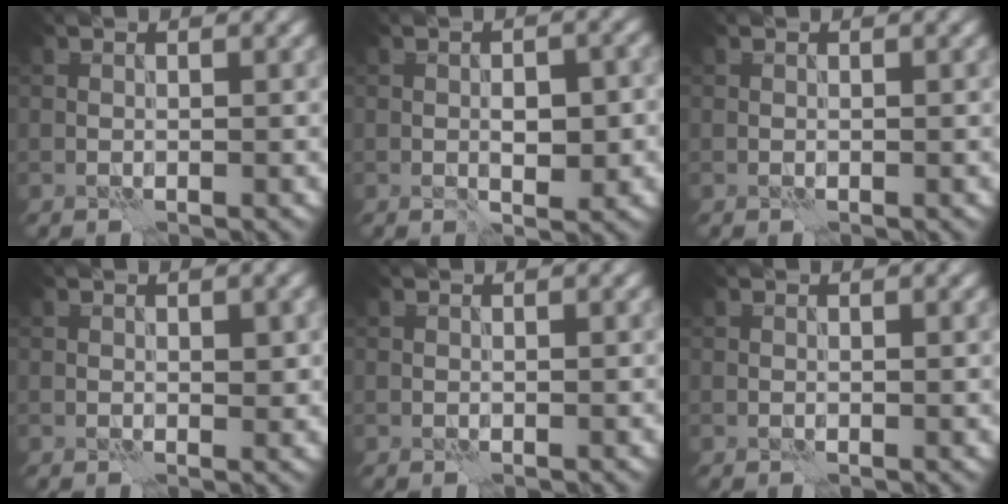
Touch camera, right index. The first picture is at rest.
{"total": 3.8, "force": [-0.4, 1.7, 3.4], "torque": [-0.048, 0.002, -0.004]}
{"total": 0.0}
{"total": 1.3, "force": [0.3, 0.6, 1.1], "torque": [-0.012, -0.002, 0.004]}
{"total": 0.0}
{"total": 0.0}